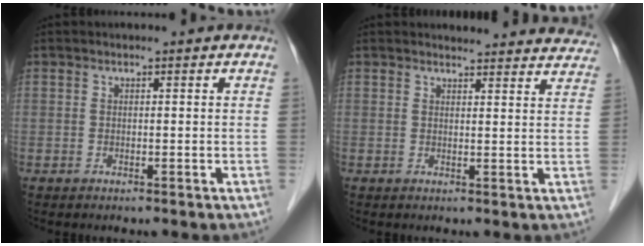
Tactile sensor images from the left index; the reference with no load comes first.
{"total": 14.0, "force": [13.6, 2.4, 2.0], "torque": [0.006, -0.031, 0.129]}